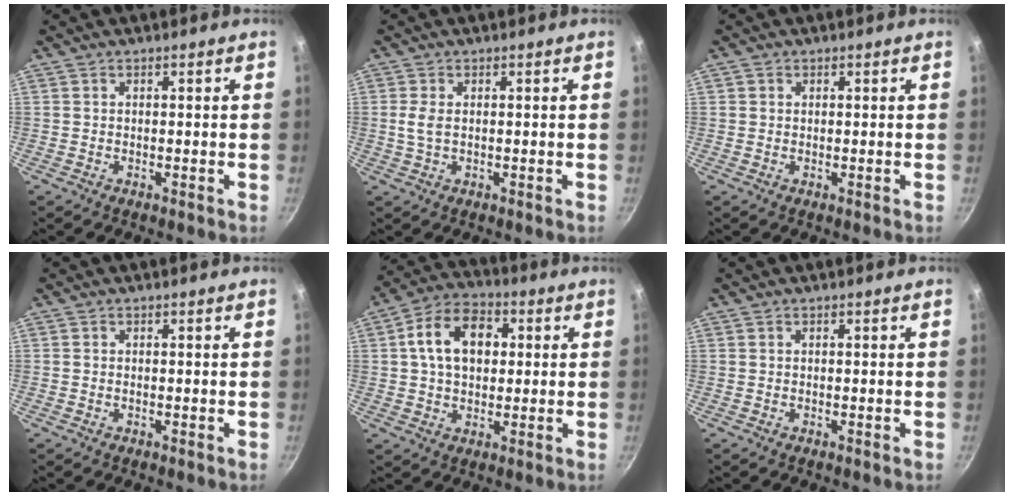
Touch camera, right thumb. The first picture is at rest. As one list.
[{"total": 2.7, "force": [0.3, 1.5, 2.3], "torque": [-0.050, 0.000, 0.006]}, {"total": 0.7, "force": [0.3, 0.7, 0.1], "torque": [0.001, 0.001, 0.001]}, {"total": 0.0}, {"total": 12.4, "force": [2.3, 8.6, 8.6], "torque": [-0.118, 0.018, 0.025]}, {"total": 0.0}]